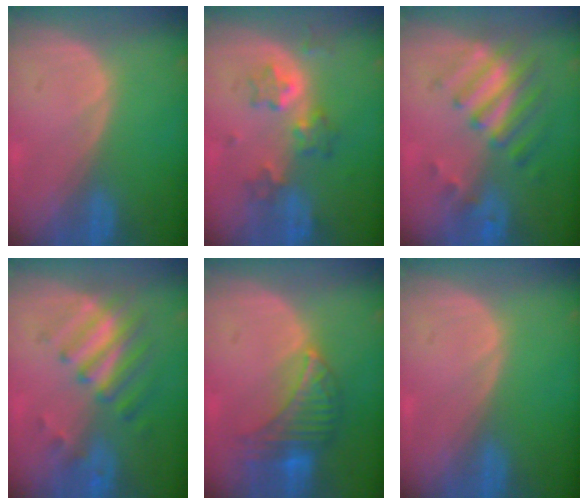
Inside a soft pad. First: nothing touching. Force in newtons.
{"total": 5.8, "press": 5.8, "slide": 0.8}
{"total": 7.9, "press": 7.0, "slide": 3.7}
{"total": 7.7, "press": 6.8, "slide": 3.6}
{"total": 7.6, "press": 7.0, "slide": 2.9}
{"total": 0.0}